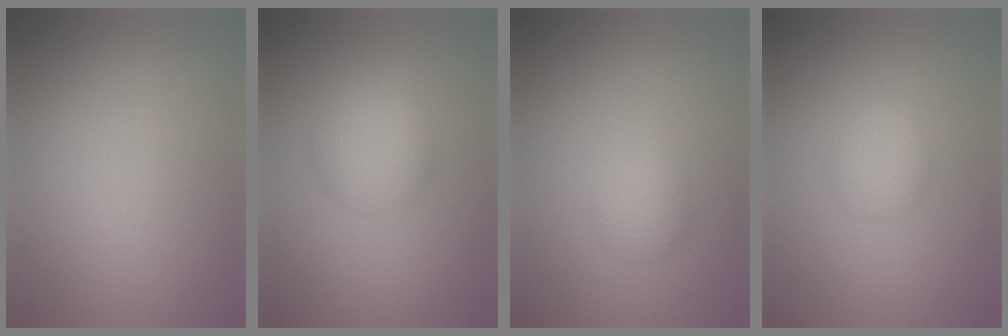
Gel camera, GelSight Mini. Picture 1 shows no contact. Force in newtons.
{"total": 3.4, "press": 3.4, "slide": 0.1}
{"total": 1.8, "press": 1.8, "slide": 0.1}
{"total": 2.0, "press": 2.0, "slide": 0.1}